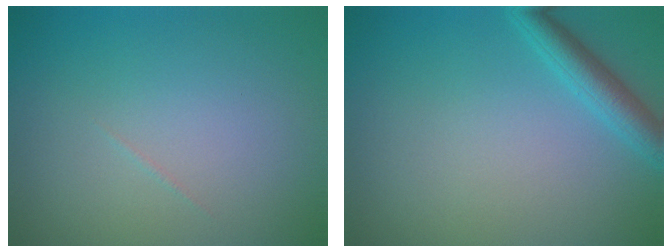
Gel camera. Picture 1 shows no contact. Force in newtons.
{"total": 2.7, "press": 2.7, "slide": 0.1}